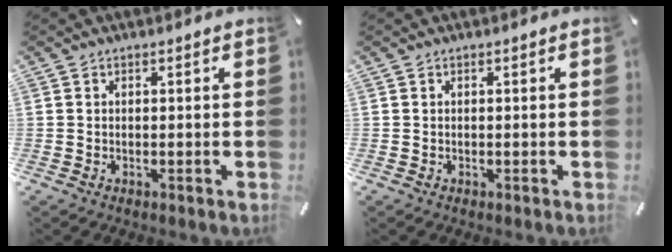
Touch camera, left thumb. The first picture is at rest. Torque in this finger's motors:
{"motor_torque": [-0.04, -0.02, -0.01, 0.01, 0.00]}